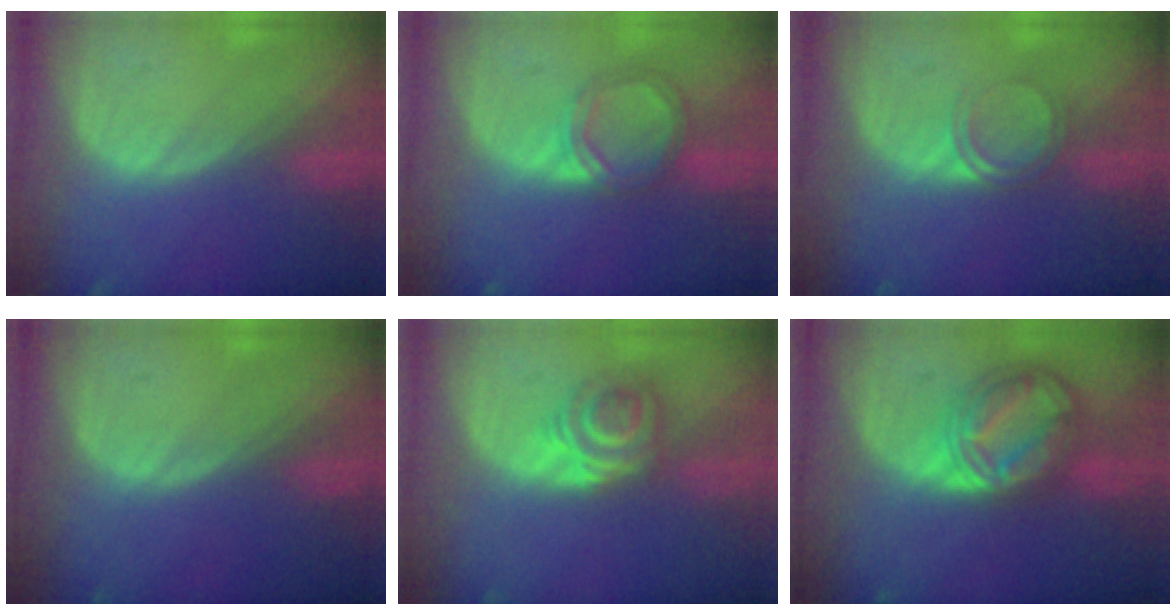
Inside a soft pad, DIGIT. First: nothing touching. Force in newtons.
{"total": 4.5, "press": 4.5, "slide": 0.4}
{"total": 2.8, "press": 2.8, "slide": 0.2}
{"total": 0.0}
{"total": 6.2, "press": 5.2, "slide": 3.3}
{"total": 8.9, "press": 8.8, "slide": 0.7}